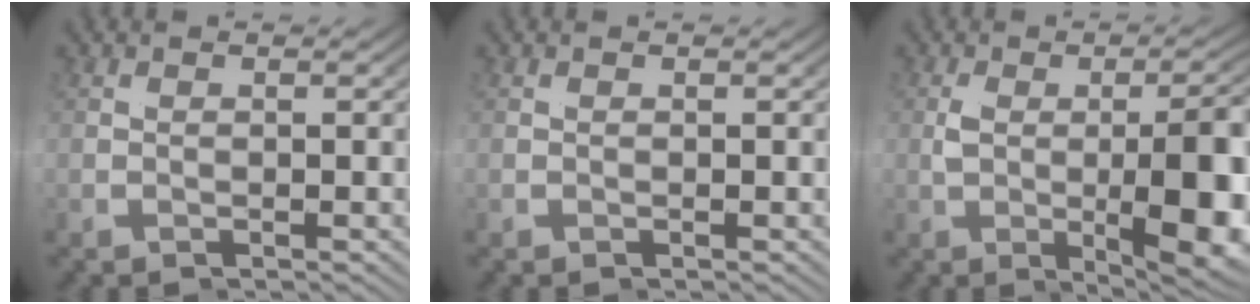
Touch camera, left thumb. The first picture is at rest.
{"total": 0.0}
{"total": 7.5, "force": [-1.2, 0.1, 7.4], "torque": [-0.111, 0.006, -0.012]}